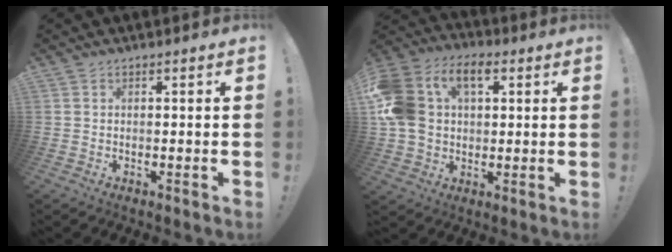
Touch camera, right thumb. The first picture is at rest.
{"total": 16.9, "force": [5.0, 12.0, 10.9], "torque": [-0.221, -0.003, 0.092]}